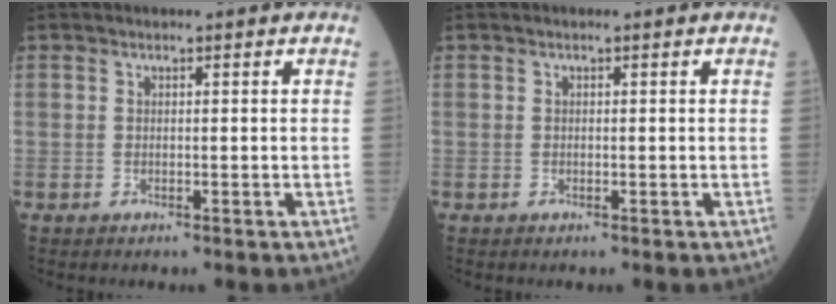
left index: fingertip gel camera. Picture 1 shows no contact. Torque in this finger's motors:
{"motor_torque": [-0.18, 0.06, -0.08, -0.01]}